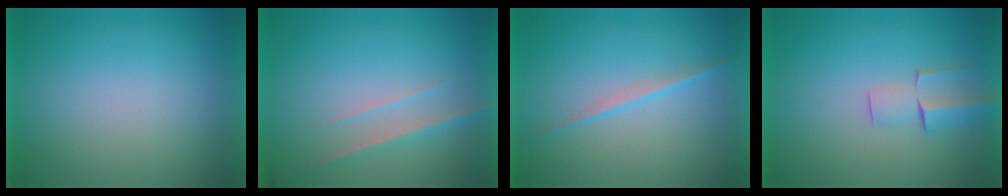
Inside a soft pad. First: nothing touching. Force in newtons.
{"total": 2.9}
{"total": 2.2}
{"total": 2.5}